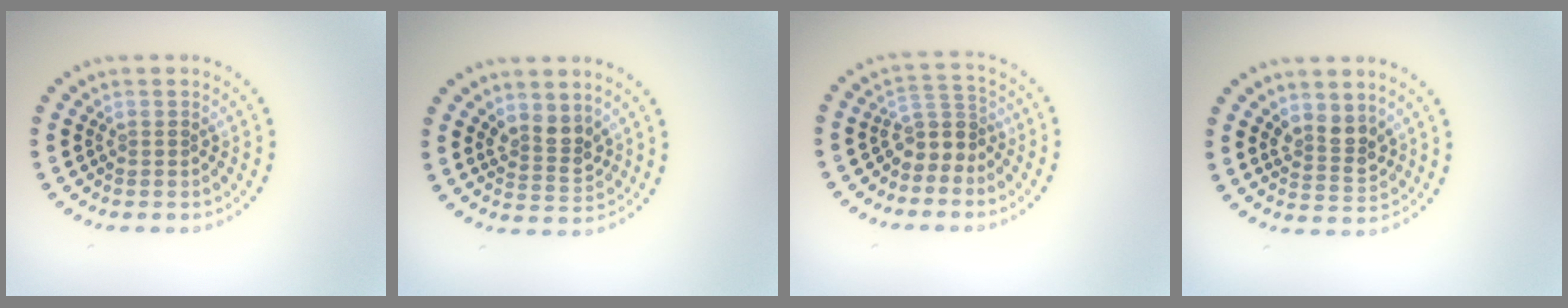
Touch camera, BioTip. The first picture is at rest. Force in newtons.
{"total": 2.8, "press": 2.5, "slide": 1.2}
{"total": 2.8, "press": 2.1, "slide": 1.8}
{"total": 2.8, "press": 2.5, "slide": 1.2}